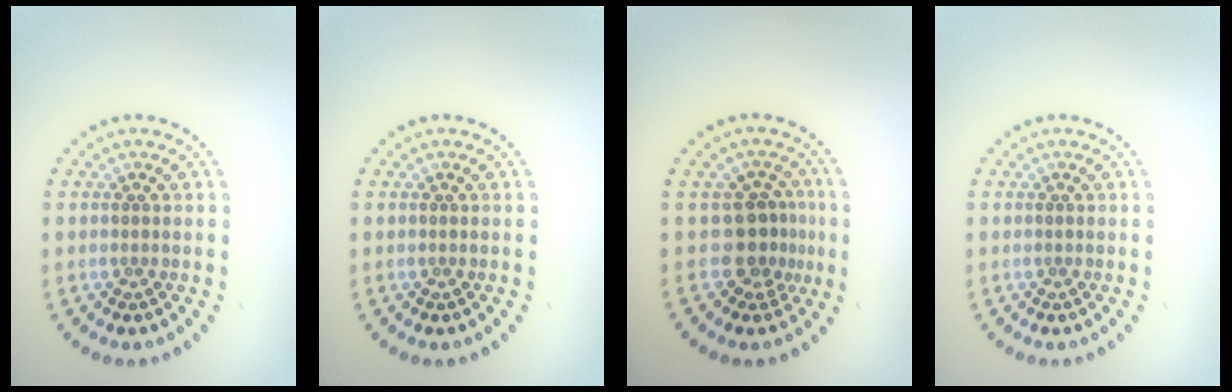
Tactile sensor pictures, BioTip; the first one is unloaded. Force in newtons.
{"total": 0.0}
{"total": 2.8, "press": 2.0, "slide": 1.9}
{"total": 0.0}